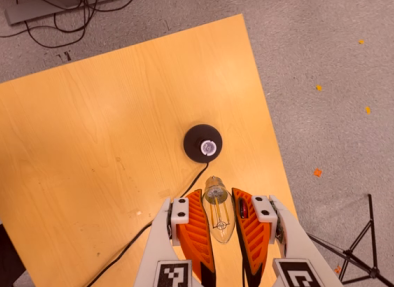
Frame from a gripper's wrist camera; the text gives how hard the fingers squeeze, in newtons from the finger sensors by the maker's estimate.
{"total": 19.4, "left": 21.9, "right": 16.8}